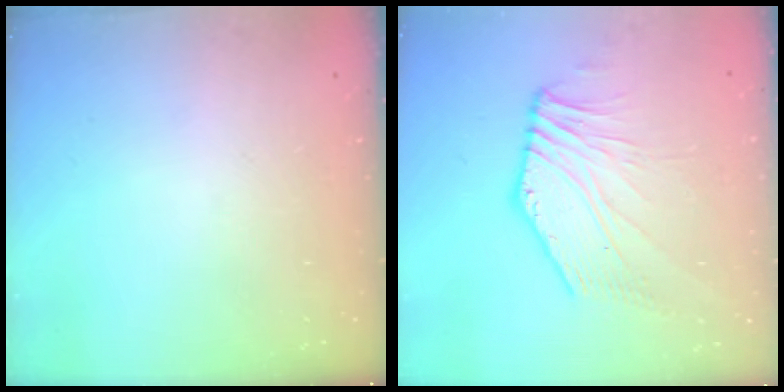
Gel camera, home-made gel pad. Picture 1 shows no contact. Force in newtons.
{"total": 8.1, "press": 8.1, "slide": 1.0}